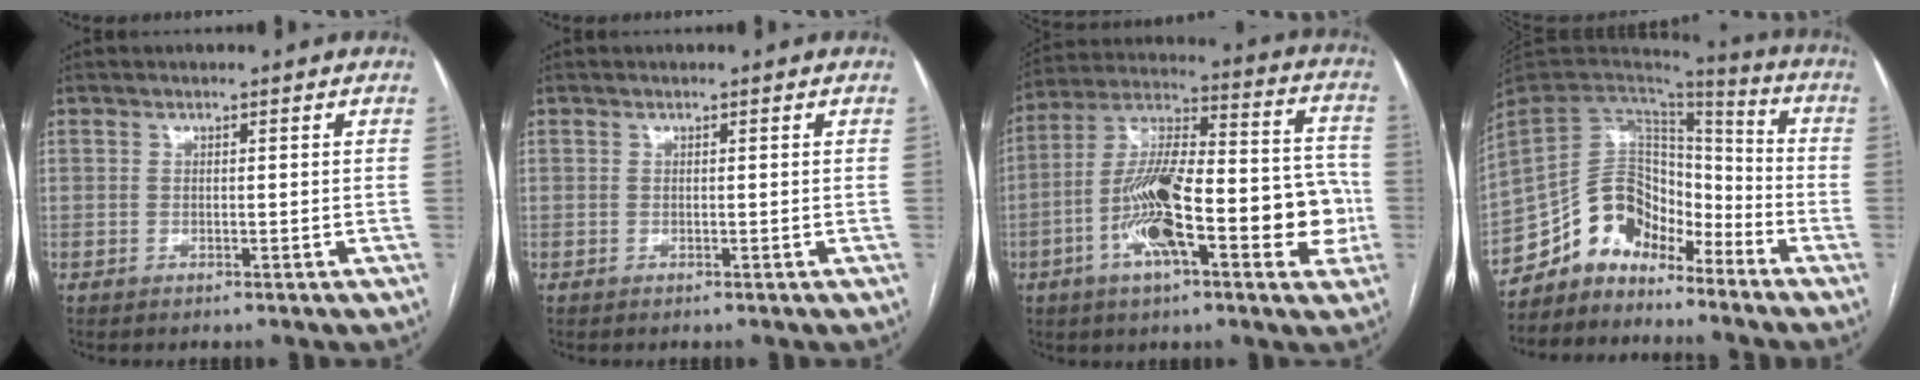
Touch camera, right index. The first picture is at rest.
{"total": 0.0}
{"total": 20.9, "force": [-5.4, 6.0, 19.3], "torque": [-0.304, 0.035, -0.083]}
{"total": 12.8, "force": [-10.1, 7.0, 3.7], "torque": [-0.066, 0.064, -0.184]}